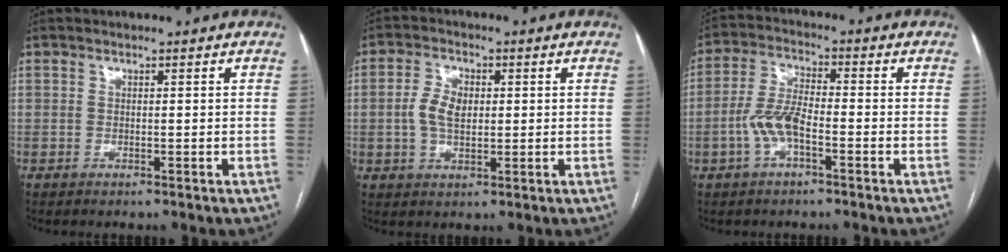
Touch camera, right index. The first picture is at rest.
{"total": 5.3, "force": [0.3, 3.1, 4.2], "torque": [-0.092, 0.011, 0.008]}
{"total": 6.5, "force": [-2.4, 2.2, 5.6], "torque": [-0.130, 0.011, -0.050]}